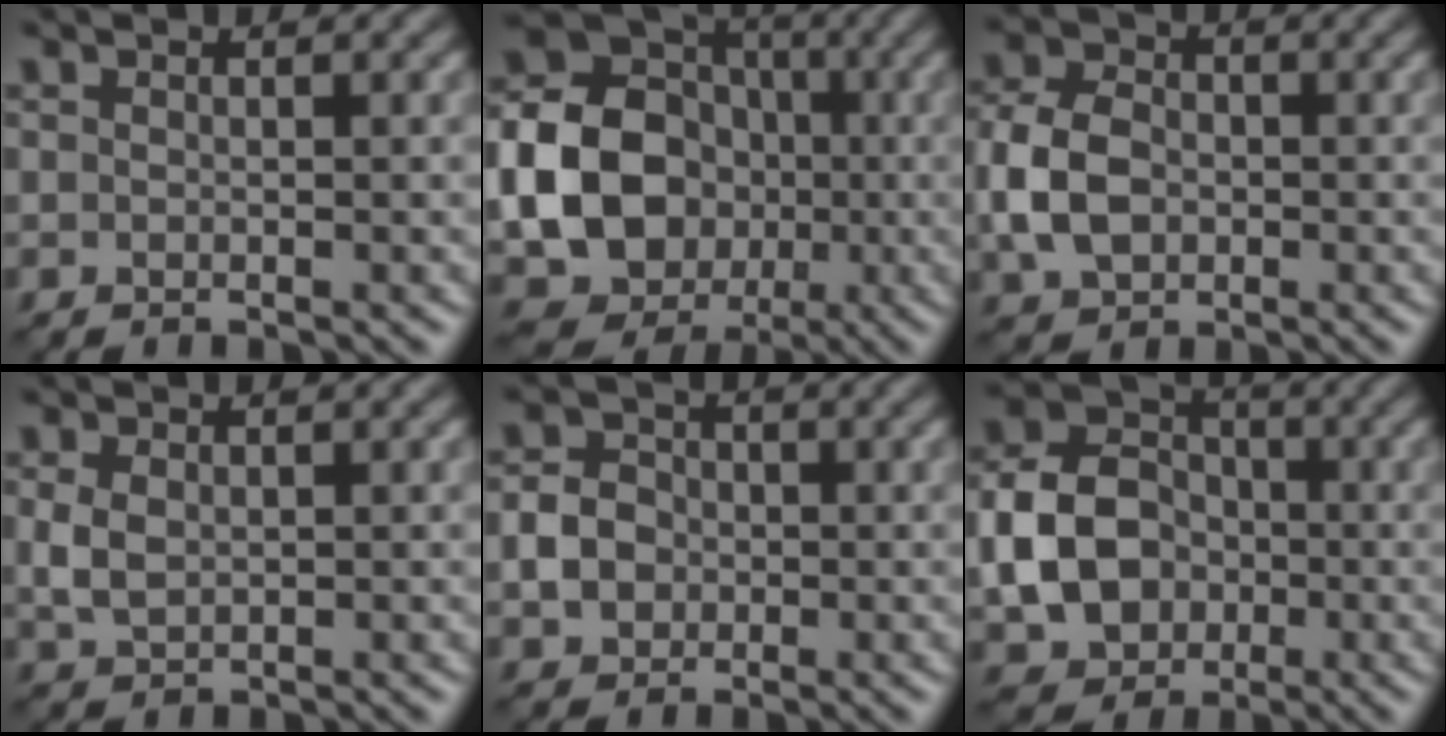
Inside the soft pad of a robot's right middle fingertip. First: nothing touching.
{"total": 16.7, "force": [-1.8, 14.9, 7.4], "torque": [-0.160, -0.011, -0.052]}
{"total": 6.3, "force": [-1.1, 4.6, 4.1], "torque": [-0.099, 0.005, -0.030]}
{"total": 2.3, "force": [0.3, 1.7, 1.5], "torque": [-0.042, 0.002, 0.009]}
{"total": 3.0, "force": [-0.6, 2.6, 1.4], "torque": [-0.024, 0.004, -0.016]}
{"total": 7.7, "force": [-1.3, 6.3, 4.2], "torque": [-0.088, 0.006, -0.032]}